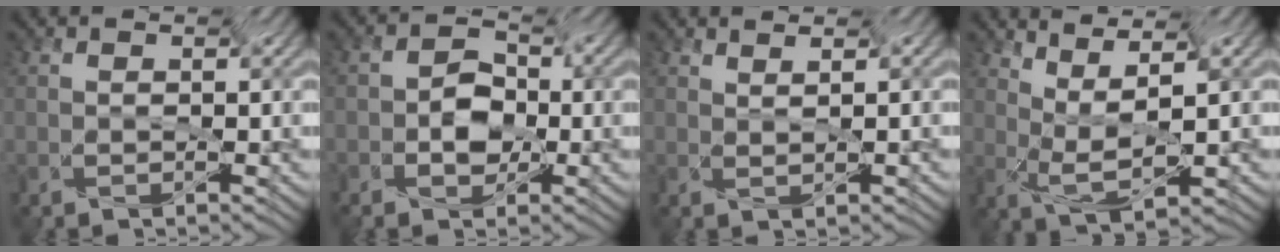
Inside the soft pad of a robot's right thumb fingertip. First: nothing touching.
{"total": 3.9, "force": [-3.1, 2.1, 1.3], "torque": [-0.020, 0.002, -0.063]}
{"total": 1.7, "force": [1.6, -0.3, 0.4], "torque": [-0.006, -0.007, 0.027]}
{"total": 4.6, "force": [2.8, 0.5, 3.7], "torque": [-0.090, 0.004, 0.052]}